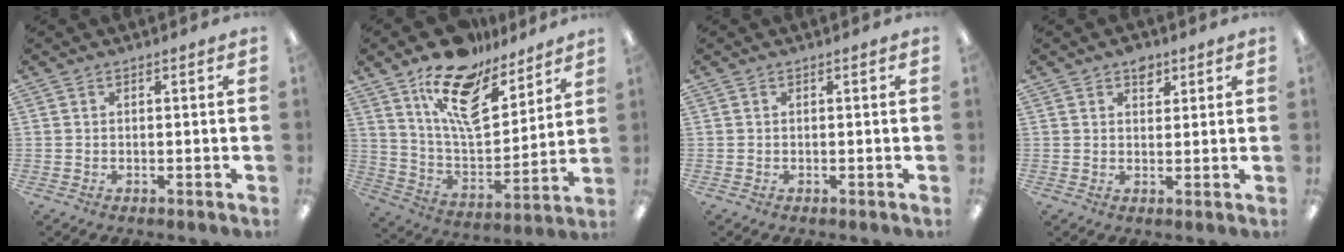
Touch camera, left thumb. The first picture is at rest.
{"total": 17.4, "force": [11.8, 7.9, 10.2], "torque": [-0.182, -0.072, 0.206]}
{"total": 0.0}
{"total": 4.0, "force": [2.5, 2.6, 1.7], "torque": [-0.006, -0.009, 0.040]}